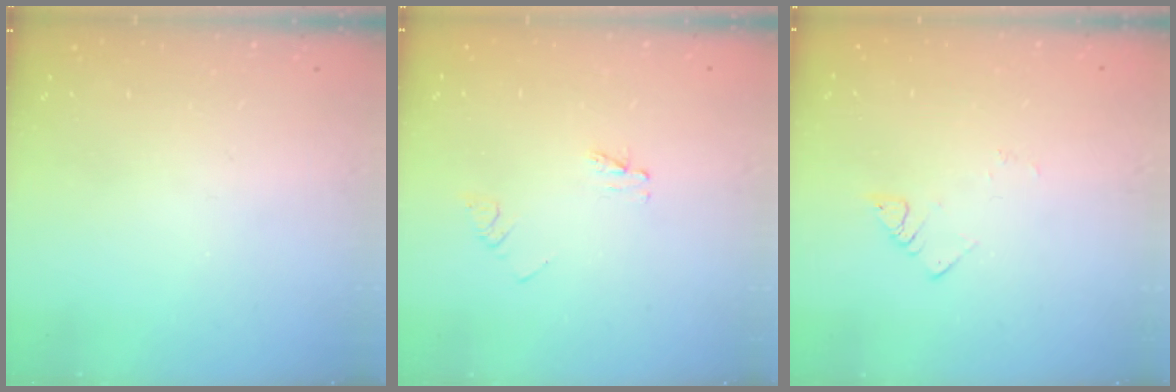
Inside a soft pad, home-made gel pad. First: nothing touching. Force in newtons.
{"total": 2.9, "press": 2.9, "slide": 0.3}
{"total": 2.6, "press": 2.5, "slide": 0.2}